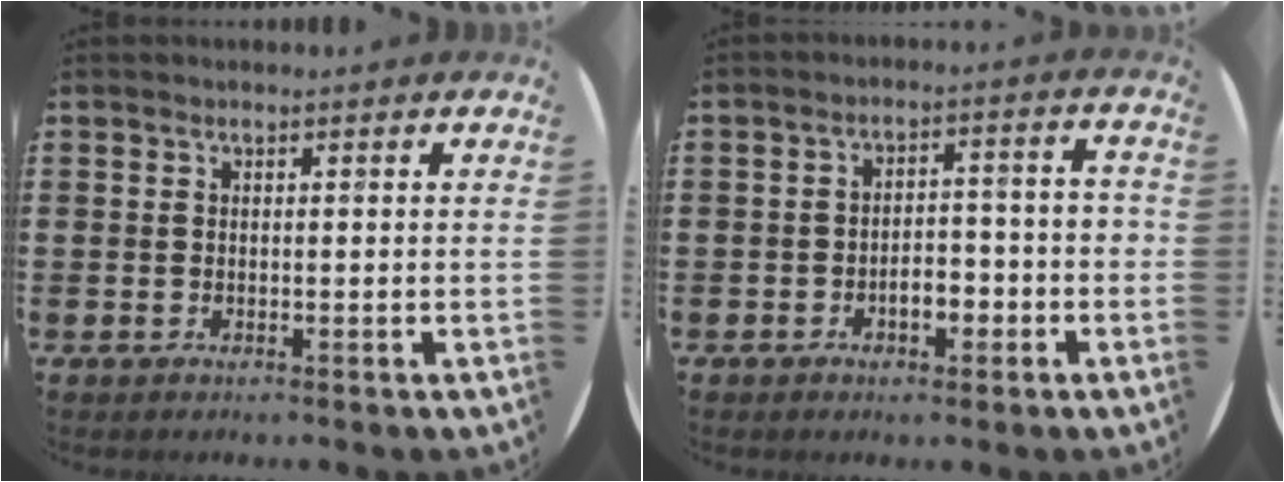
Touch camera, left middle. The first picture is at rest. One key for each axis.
{"total": 4.1, "fx": -1.7, "fy": 2.2, "fz": 3.0, "tx": -0.046, "ty": 0.004, "tz": -0.037}